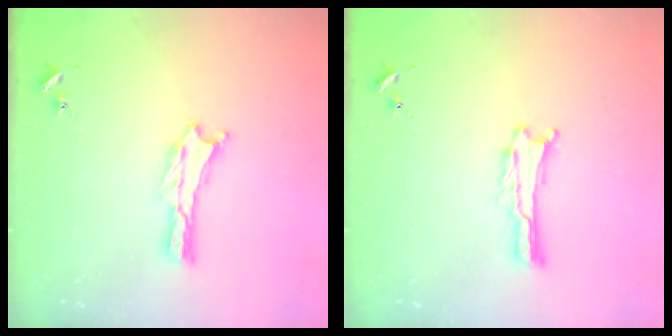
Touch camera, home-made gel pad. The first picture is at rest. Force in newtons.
{"total": 0.0}